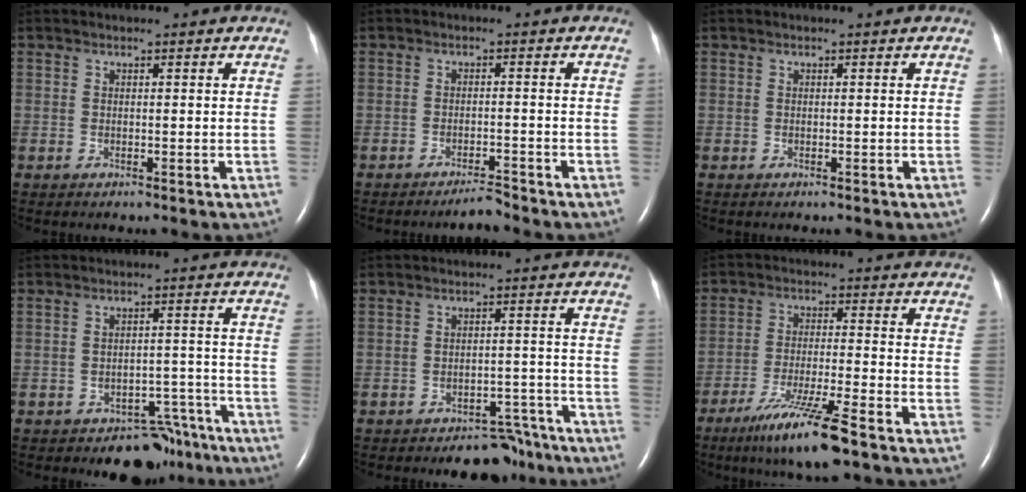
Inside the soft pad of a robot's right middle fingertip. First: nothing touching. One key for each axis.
{"total": 2.3, "fx": -2.3, "fy": -0.1, "fz": 0.6, "tx": -0.009, "ty": -0.007, "tz": -0.037}
{"total": 0.0}
{"total": 7.9, "fx": -6.6, "fy": 4.1, "fz": 1.3, "tx": 0.009, "ty": 0.036, "tz": -0.090}
{"total": 6.8, "fx": -6.0, "fy": 2.8, "fz": 1.5, "tx": 0.000, "ty": 0.020, "tz": -0.083}
{"total": 10.1, "fx": -6.8, "fy": -0.9, "fz": 7.4, "tx": -0.145, "ty": -0.035, "tz": -0.125}